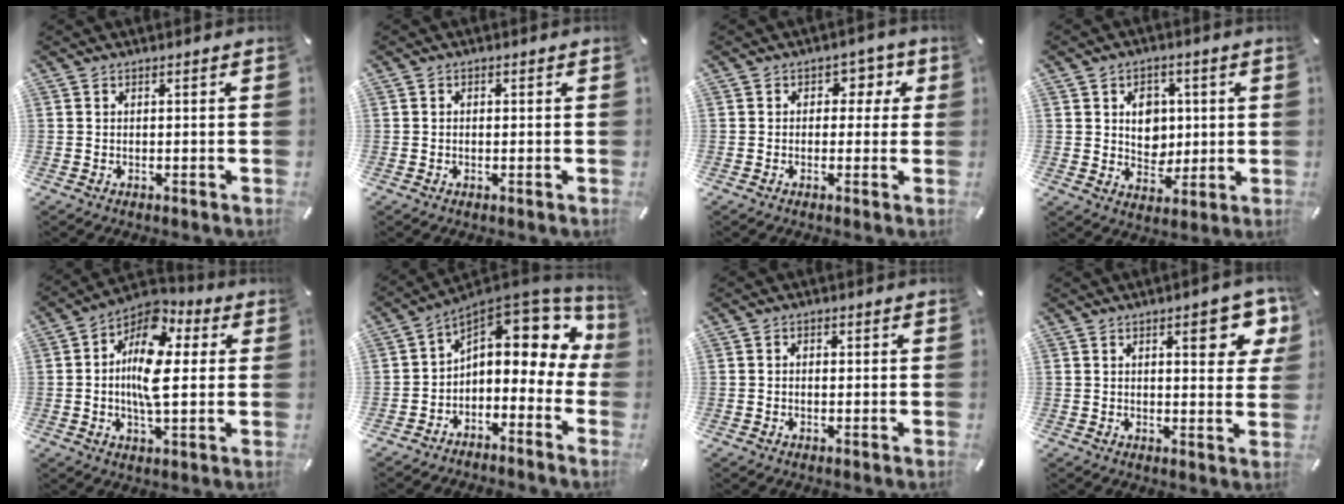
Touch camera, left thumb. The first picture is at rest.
{"total": 0.8, "force": [-0.2, 0.6, 0.4], "torque": [-0.008, 0.003, -0.005]}
{"total": 4.4, "force": [0.5, 3.8, 2.1], "torque": [-0.012, 0.000, -0.001]}
{"total": 7.6, "force": [1.3, 6.6, 3.5], "torque": [-0.037, -0.003, 0.019]}
{"total": 14.0, "force": [2.0, 7.5, 11.6], "torque": [-0.230, -0.018, 0.028]}
{"total": 11.3, "force": [5.1, 6.5, 7.7], "torque": [-0.109, -0.047, 0.082]}
{"total": 1.2, "force": [-0.2, 1.0, 0.7], "torque": [-0.013, 0.005, -0.005]}
{"total": 9.9, "force": [4.3, 3.7, 8.1], "torque": [-0.094, -0.018, 0.064]}